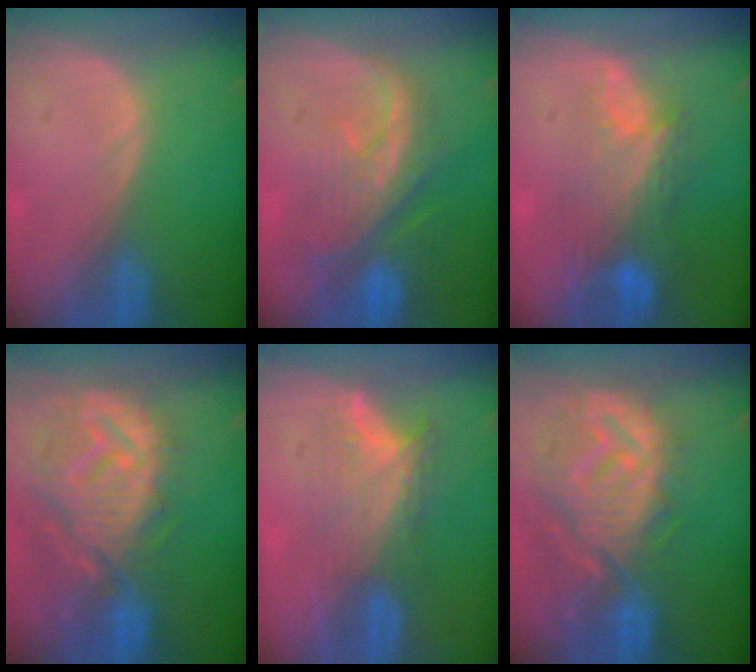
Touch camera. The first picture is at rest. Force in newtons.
{"total": 10.2, "press": 8.9, "slide": 4.9}
{"total": 9.6, "press": 8.1, "slide": 5.1}
{"total": 12.5, "press": 11.1, "slide": 5.7}
{"total": 7.9, "press": 6.8, "slide": 4.1}
{"total": 12.5, "press": 11.1, "slide": 5.7}